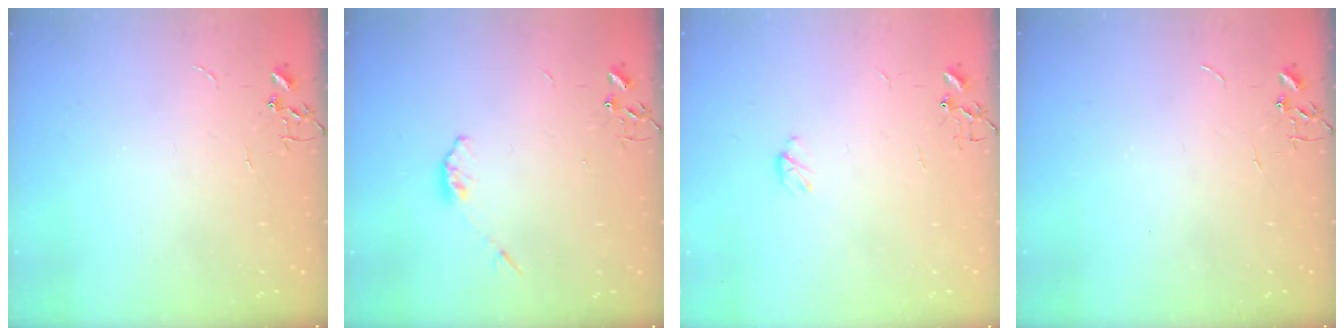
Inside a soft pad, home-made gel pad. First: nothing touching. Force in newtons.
{"total": 3.1, "press": 3.1, "slide": 0.5}
{"total": 3.9, "press": 3.8, "slide": 0.5}
{"total": 0.0}